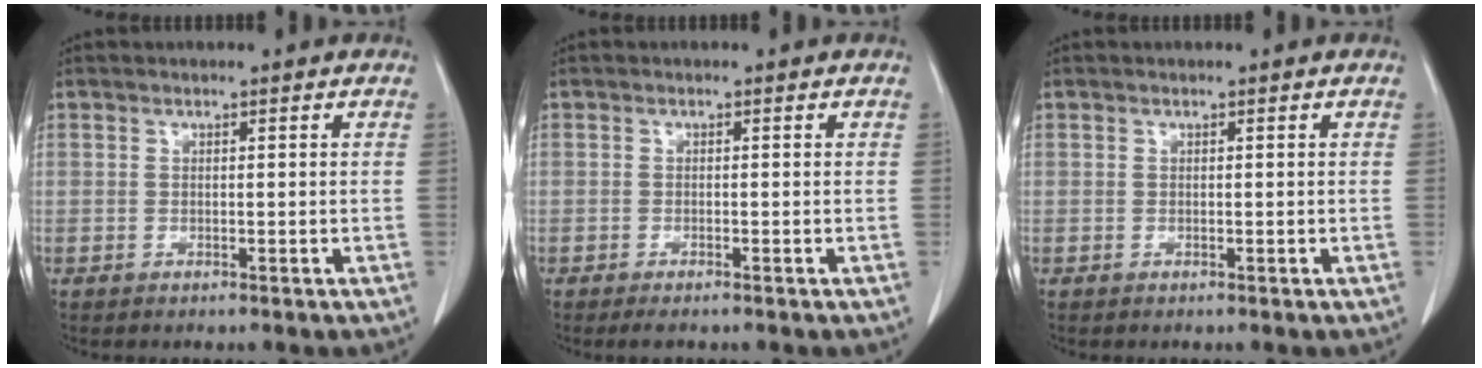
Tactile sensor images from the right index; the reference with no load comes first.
{"total": 1.8, "force": [-1.4, 0.0, 1.1], "torque": [-0.015, -0.005, -0.021]}
{"total": 0.0}